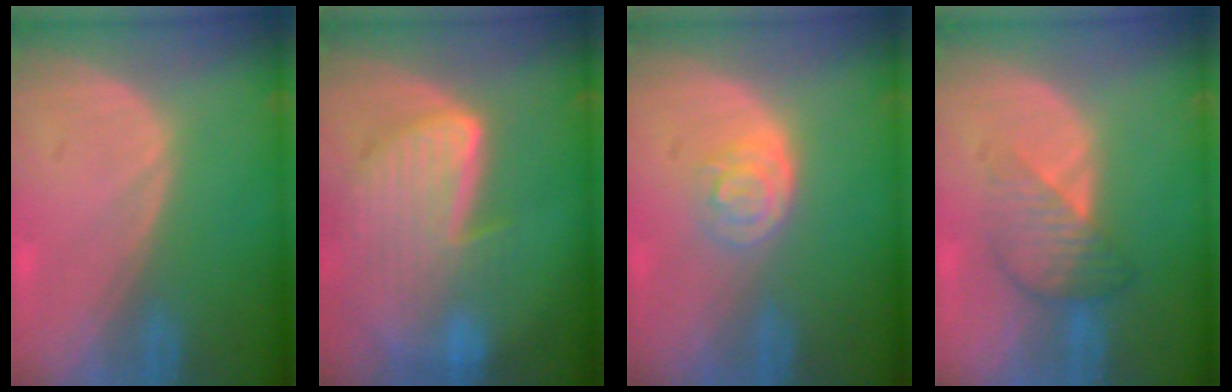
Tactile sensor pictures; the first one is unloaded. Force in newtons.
{"total": 9.4, "press": 8.1, "slide": 4.9}
{"total": 3.6, "press": 3.5, "slide": 1.1}
{"total": 4.6, "press": 4.6, "slide": 0.2}